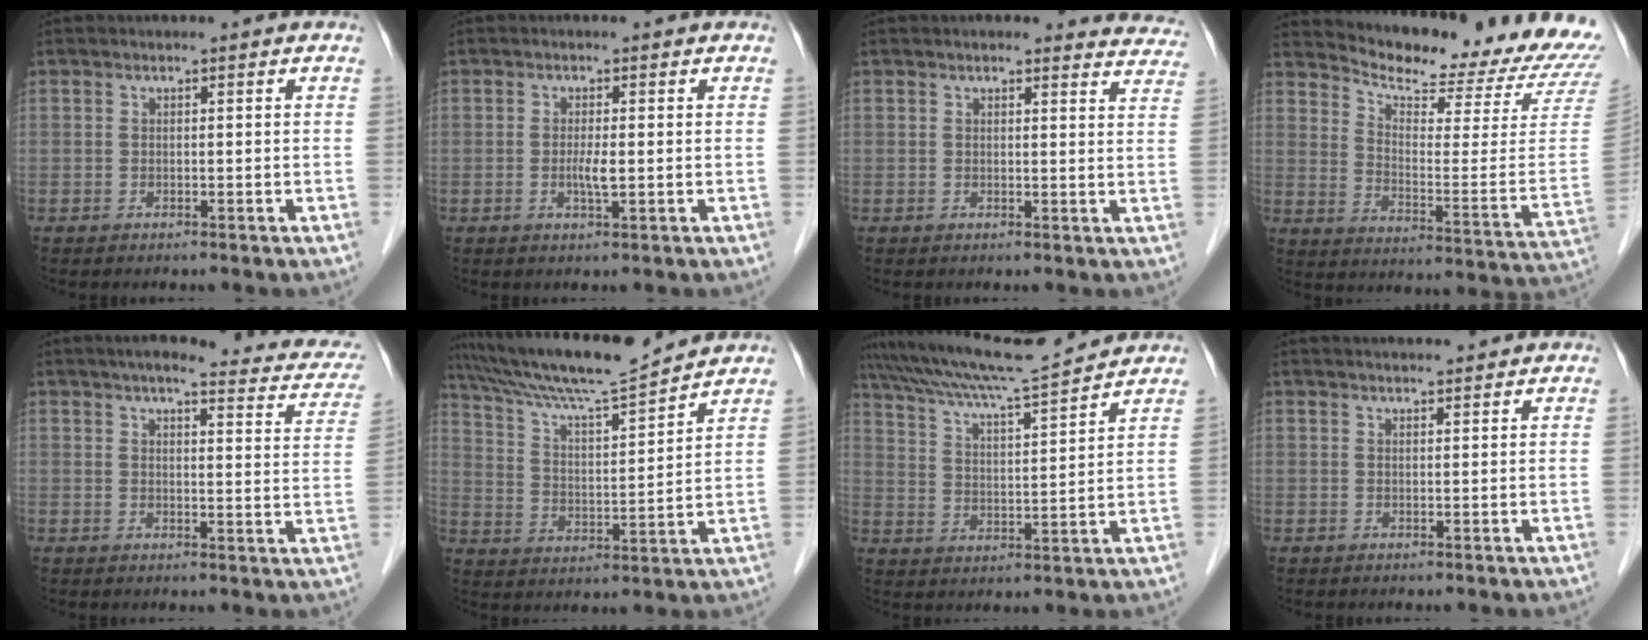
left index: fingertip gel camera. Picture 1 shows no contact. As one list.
[{"total": 2.1, "force": [-0.2, 0.2, 2.1], "torque": [-0.043, -0.003, -0.003]}, {"total": 9.0, "force": [8.6, 2.3, 1.7], "torque": [0.018, -0.009, 0.062]}, {"total": 21.1, "force": [20.4, 2.0, 5.2], "torque": [-0.088, -0.104, 0.255]}, {"total": 17.0, "force": [14.4, 3.2, 8.4], "torque": [-0.088, 0.002, 0.156]}, {"total": 14.3, "force": [13.3, -0.8, 5.0], "torque": [-0.100, 0.004, 0.225]}, {"total": 13.1, "force": [12.4, -1.5, 3.9], "torque": [-0.080, 0.002, 0.204]}, {"total": 5.3, "force": [5.1, 0.5, 1.6], "torque": [-0.021, 0.027, 0.065]}]